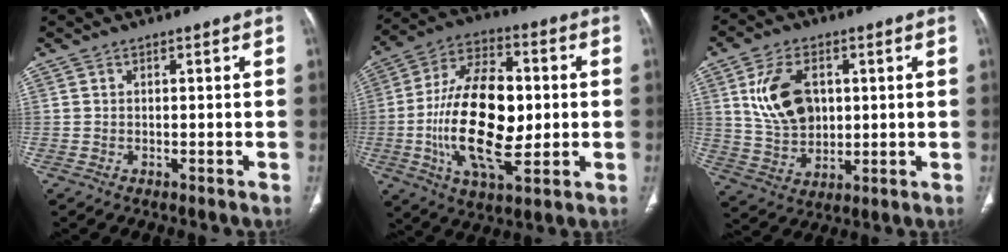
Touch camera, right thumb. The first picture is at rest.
{"total": 21.6, "force": [-1.2, 10.9, 18.6], "torque": [-0.320, 0.009, -0.016]}
{"total": 12.2, "force": [2.9, 8.2, 8.5], "torque": [-0.136, -0.010, 0.064]}